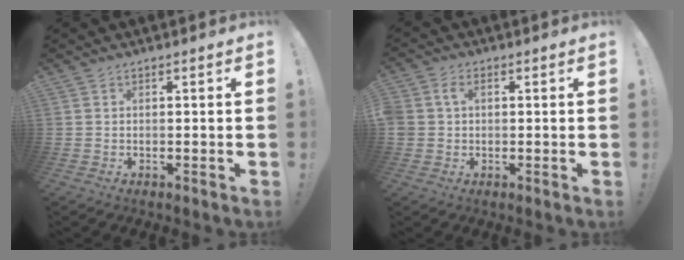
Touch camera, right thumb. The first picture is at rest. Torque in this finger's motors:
{"motor_torque": [0.03, 0.03, 0.31, 0.05, -0.04]}